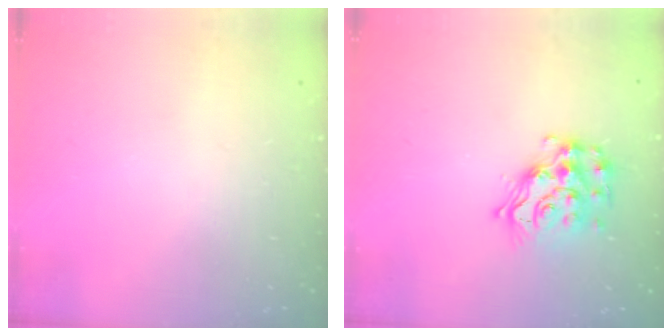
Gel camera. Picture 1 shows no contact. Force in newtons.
{"total": 13.7, "press": 13.7, "slide": 0.6}